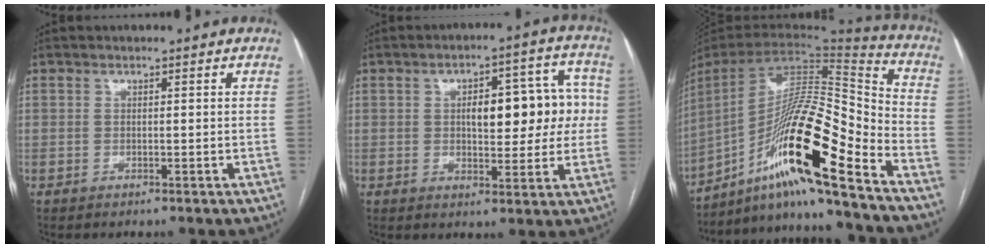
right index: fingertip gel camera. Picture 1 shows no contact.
{"total": 11.4, "force": [1.1, 4.9, 10.2], "torque": [-0.127, 0.036, 0.023]}
{"total": 21.1, "force": [-12.8, 0.5, 16.9], "torque": [-0.300, 0.014, -0.230]}